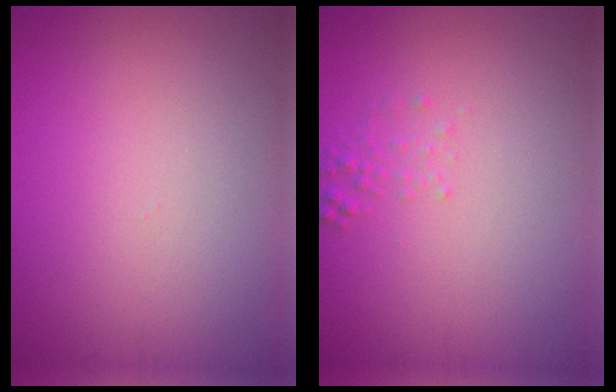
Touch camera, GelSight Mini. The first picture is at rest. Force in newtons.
{"total": 1.0, "press": 1.0, "slide": 0.0}